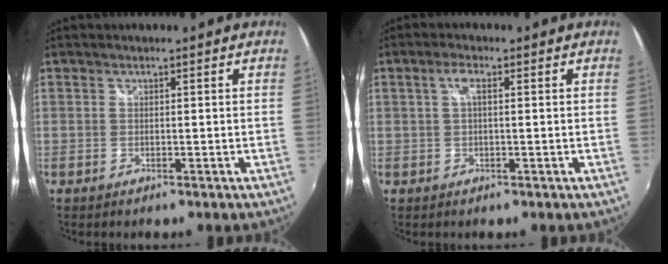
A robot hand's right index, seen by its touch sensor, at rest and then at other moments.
{"total": 2.5, "force": [0.5, 0.6, 2.3], "torque": [-0.046, 0.006, 0.007]}